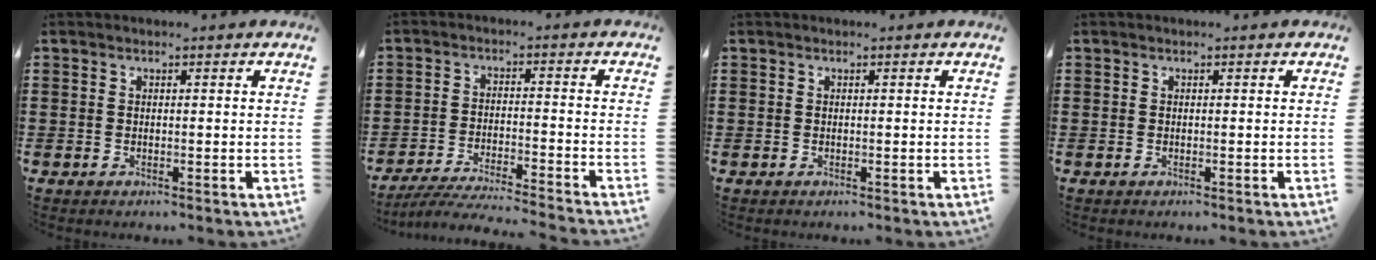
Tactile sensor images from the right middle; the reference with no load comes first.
{"total": 5.0, "force": [-4.8, -0.2, 1.5], "torque": [-0.031, -0.010, -0.095]}
{"total": 0.0}
{"total": 0.0}